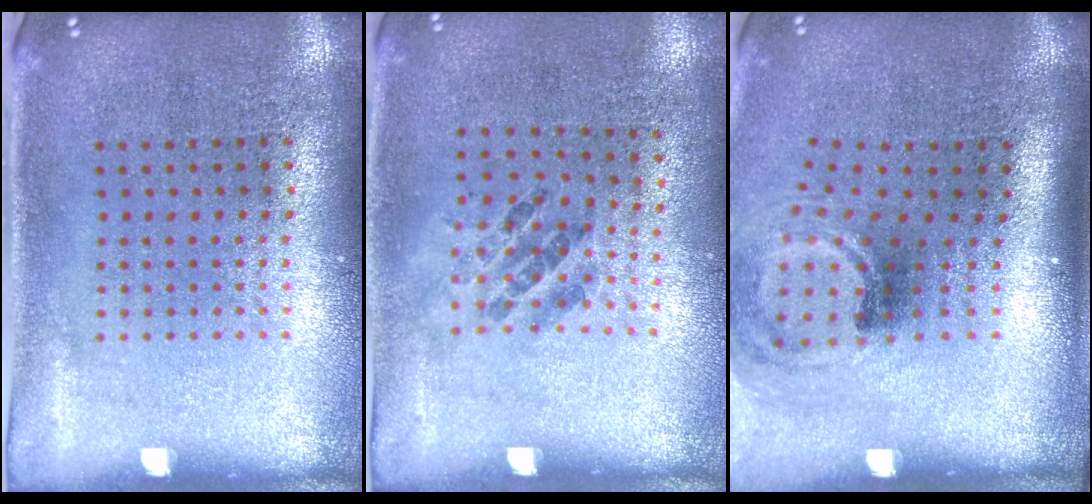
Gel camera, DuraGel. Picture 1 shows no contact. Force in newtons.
{"total": 1.1, "press": 0.7, "slide": 0.9}
{"total": 2.0, "press": 1.3, "slide": 1.5}